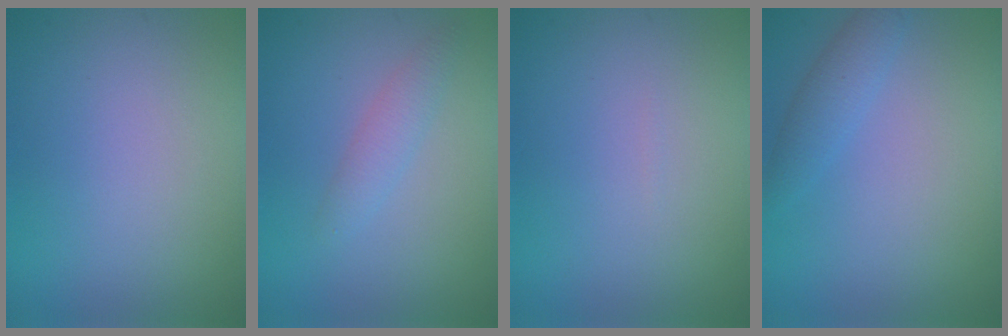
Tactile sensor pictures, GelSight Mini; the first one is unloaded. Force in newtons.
{"total": 1.7, "press": 1.7, "slide": 0.1}
{"total": 0.0}
{"total": 2.0, "press": 2.0, "slide": 0.0}